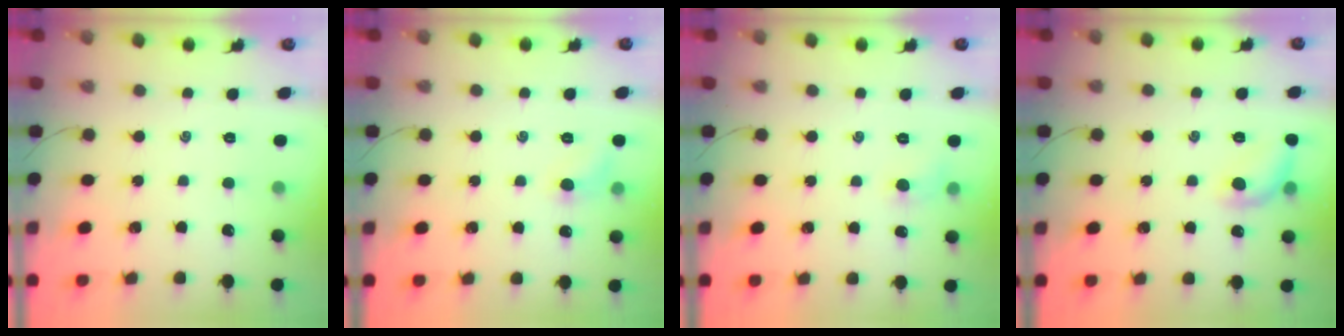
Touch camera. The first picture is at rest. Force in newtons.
{"total": 5.9, "press": 5.6, "slide": 1.7}
{"total": 4.9, "press": 4.6, "slide": 1.7}
{"total": 8.6, "press": 8.6, "slide": 0.2}